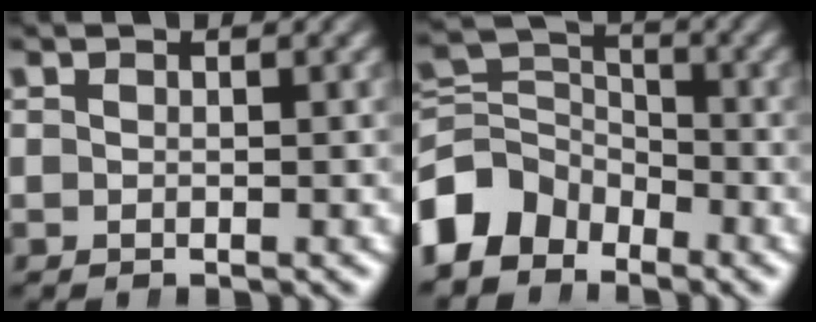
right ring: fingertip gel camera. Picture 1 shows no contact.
{"total": 9.1, "force": [-2.3, 7.8, 3.9], "torque": [-0.089, -0.028, -0.043]}